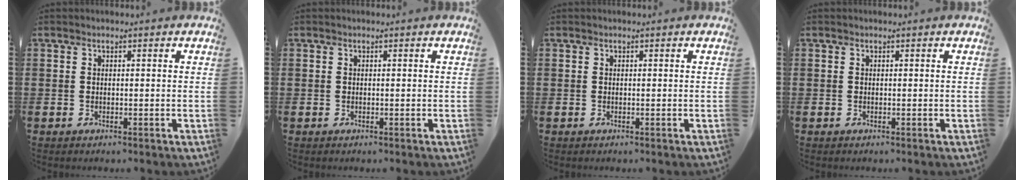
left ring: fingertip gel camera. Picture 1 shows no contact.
{"total": 0.0}
{"total": 0.0}
{"total": 0.0}